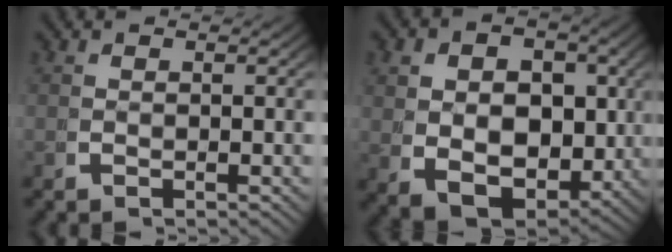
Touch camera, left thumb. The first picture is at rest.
{"total": 10.9, "force": [-0.7, 8.2, 7.1], "torque": [-0.148, -0.053, 0.012]}